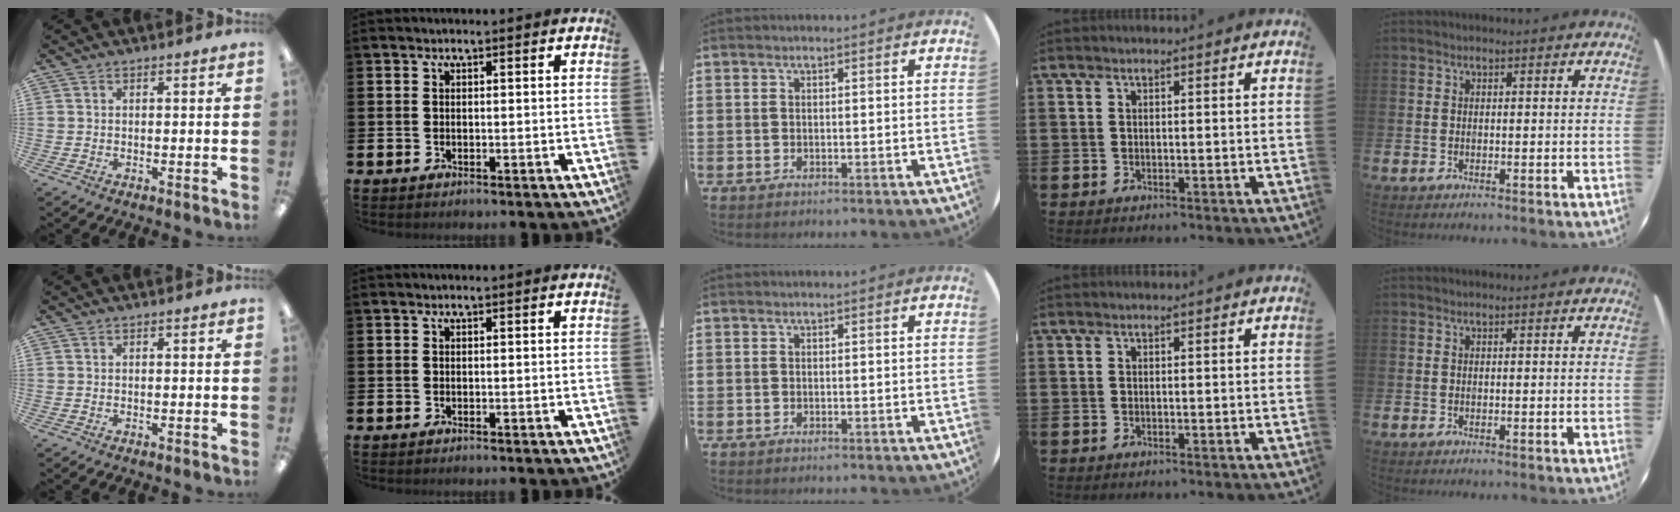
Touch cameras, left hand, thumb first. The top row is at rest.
{}